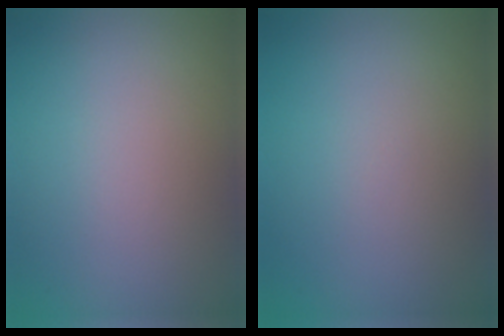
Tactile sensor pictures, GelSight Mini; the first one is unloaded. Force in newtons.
{"total": 0.0}